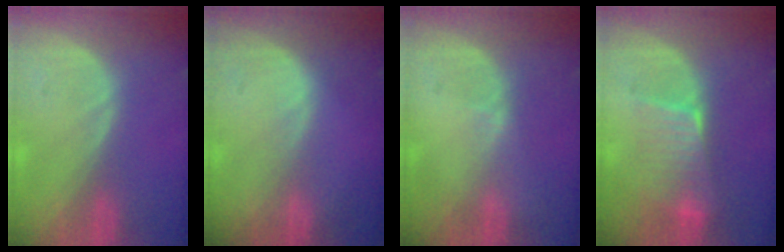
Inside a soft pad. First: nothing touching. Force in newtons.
{"total": 0.6, "press": 0.6, "slide": 0.1}
{"total": 0.8, "press": 0.8, "slide": 0.4}
{"total": 6.5, "press": 6.1, "slide": 2.4}